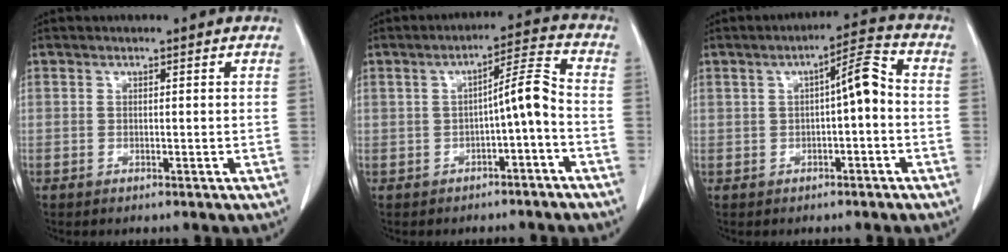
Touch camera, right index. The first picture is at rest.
{"total": 5.6, "force": [-1.3, 0.7, 5.5], "torque": [-0.082, 0.025, -0.016]}
{"total": 5.6, "force": [0.1, 1.2, 5.5], "torque": [-0.083, 0.025, -0.001]}